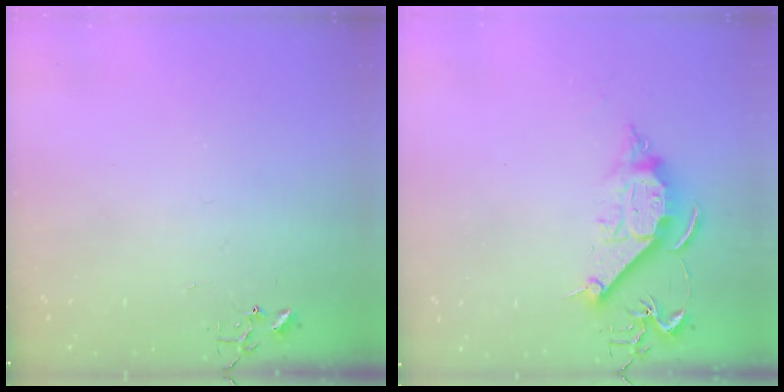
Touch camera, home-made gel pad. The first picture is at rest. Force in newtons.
{"total": 10.9, "press": 10.9, "slide": 0.7}